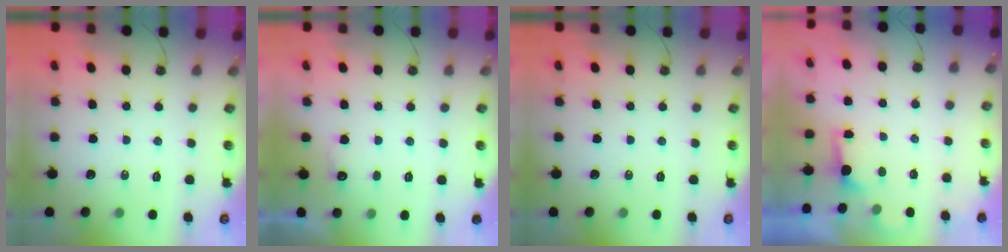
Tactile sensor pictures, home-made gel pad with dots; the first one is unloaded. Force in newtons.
{"total": 3.9, "press": 3.8, "slide": 1.0}
{"total": 0.0}
{"total": 1.4, "press": 1.2, "slide": 0.8}